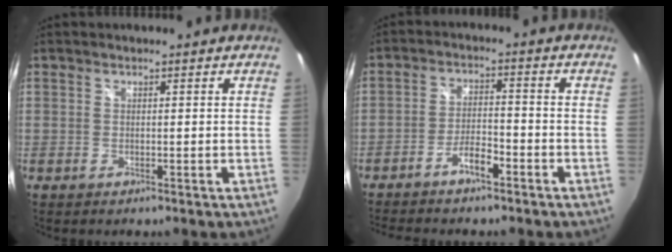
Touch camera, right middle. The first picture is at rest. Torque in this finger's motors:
{"motor_torque": [1.09, -1.05, 0.09, 0.07]}